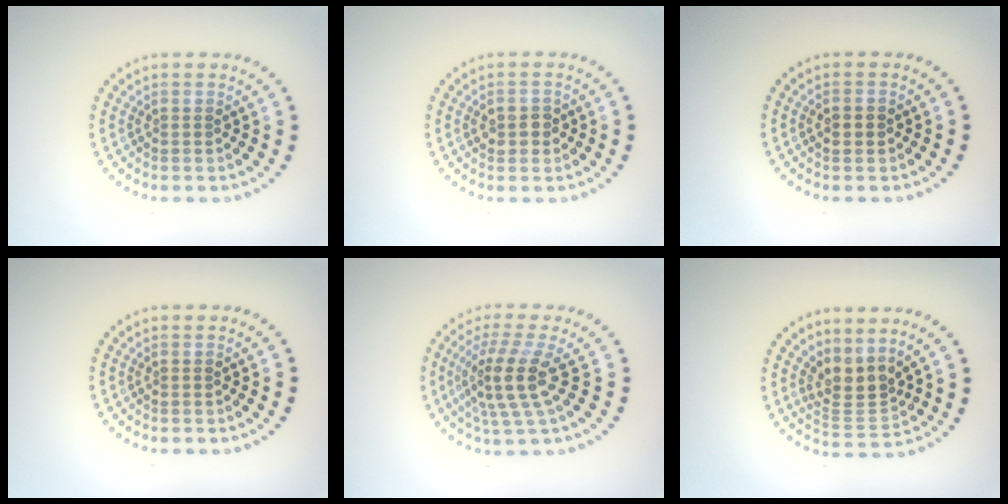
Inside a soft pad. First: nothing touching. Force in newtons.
{"total": 1.8, "press": 1.8, "slide": 0.1}
{"total": 2.0, "press": 2.0, "slide": 0.1}
{"total": 0.0}
{"total": 4.3, "press": 3.2, "slide": 2.9}
{"total": 3.2, "press": 2.4, "slide": 2.1}